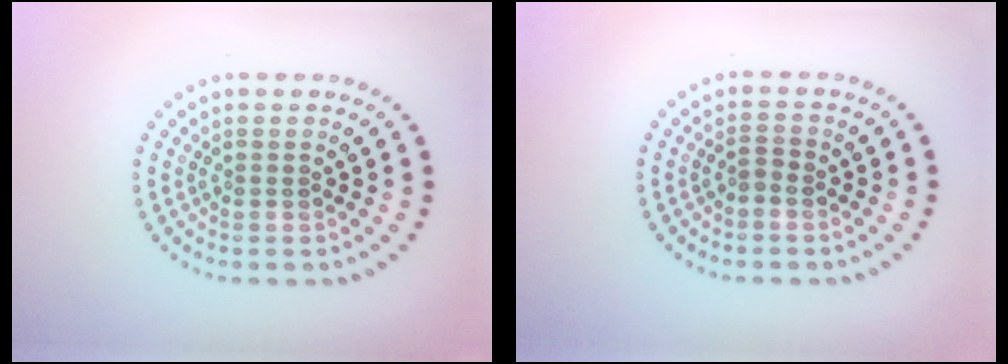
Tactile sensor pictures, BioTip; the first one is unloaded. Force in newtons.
{"total": 0.9, "press": 0.7, "slide": 0.5}